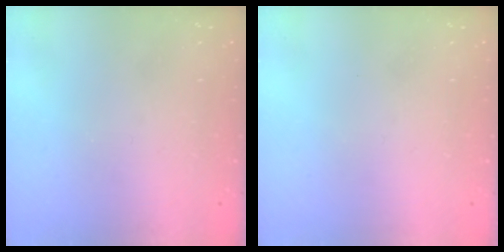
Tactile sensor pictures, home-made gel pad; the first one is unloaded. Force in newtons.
{"total": 0.0}